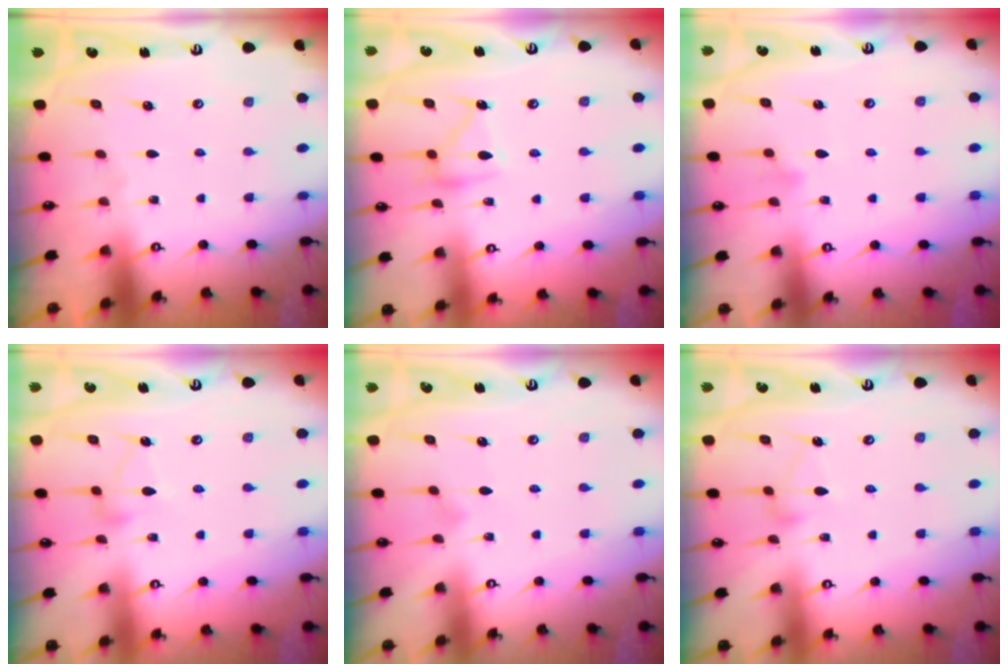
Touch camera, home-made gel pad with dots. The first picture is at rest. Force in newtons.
{"total": 12.3, "press": 12.3, "slide": 0.8}
{"total": 7.8, "press": 7.7, "slide": 1.7}
{"total": 6.0, "press": 6.0, "slide": 0.4}
{"total": 5.0, "press": 4.9, "slide": 0.3}
{"total": 6.9, "press": 6.8, "slide": 0.4}